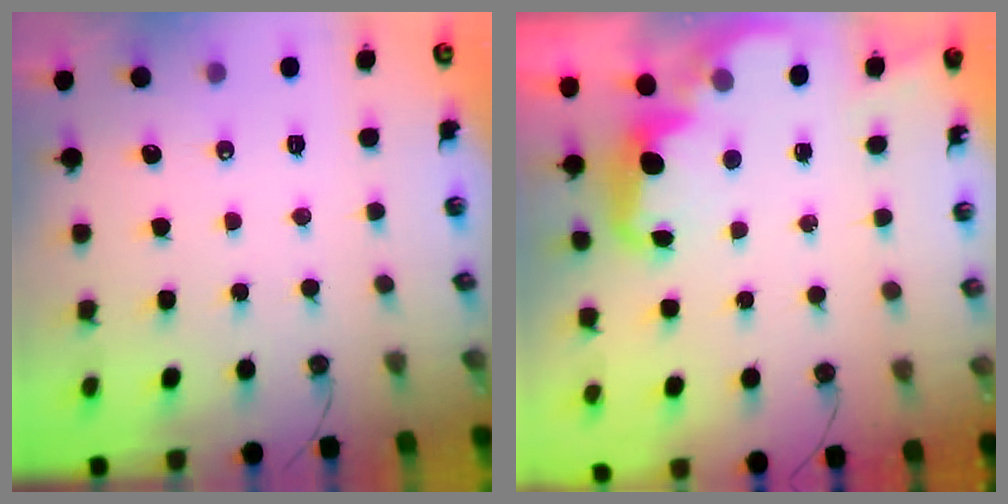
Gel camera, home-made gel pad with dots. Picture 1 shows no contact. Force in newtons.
{"total": 2.8, "press": 2.7, "slide": 0.7}